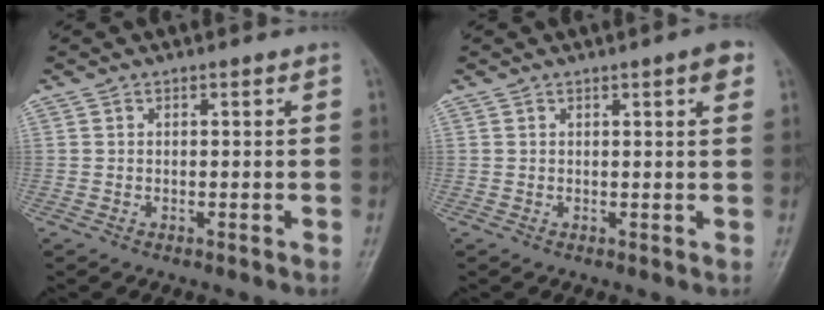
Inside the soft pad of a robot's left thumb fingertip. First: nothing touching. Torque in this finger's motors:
{"motor_torque": [0.70, 0.40, 0.42, -0.04, 0.00]}